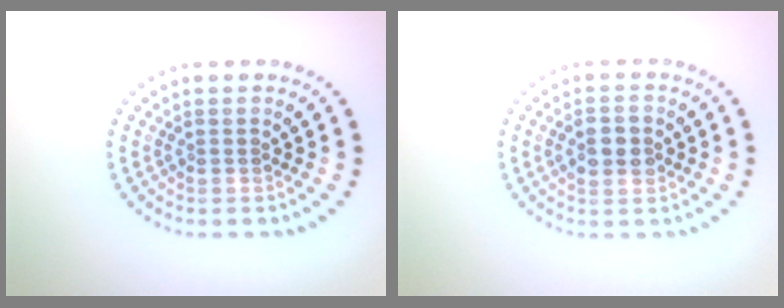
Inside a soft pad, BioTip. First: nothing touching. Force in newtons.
{"total": 3.0, "press": 3.0, "slide": 0.2}